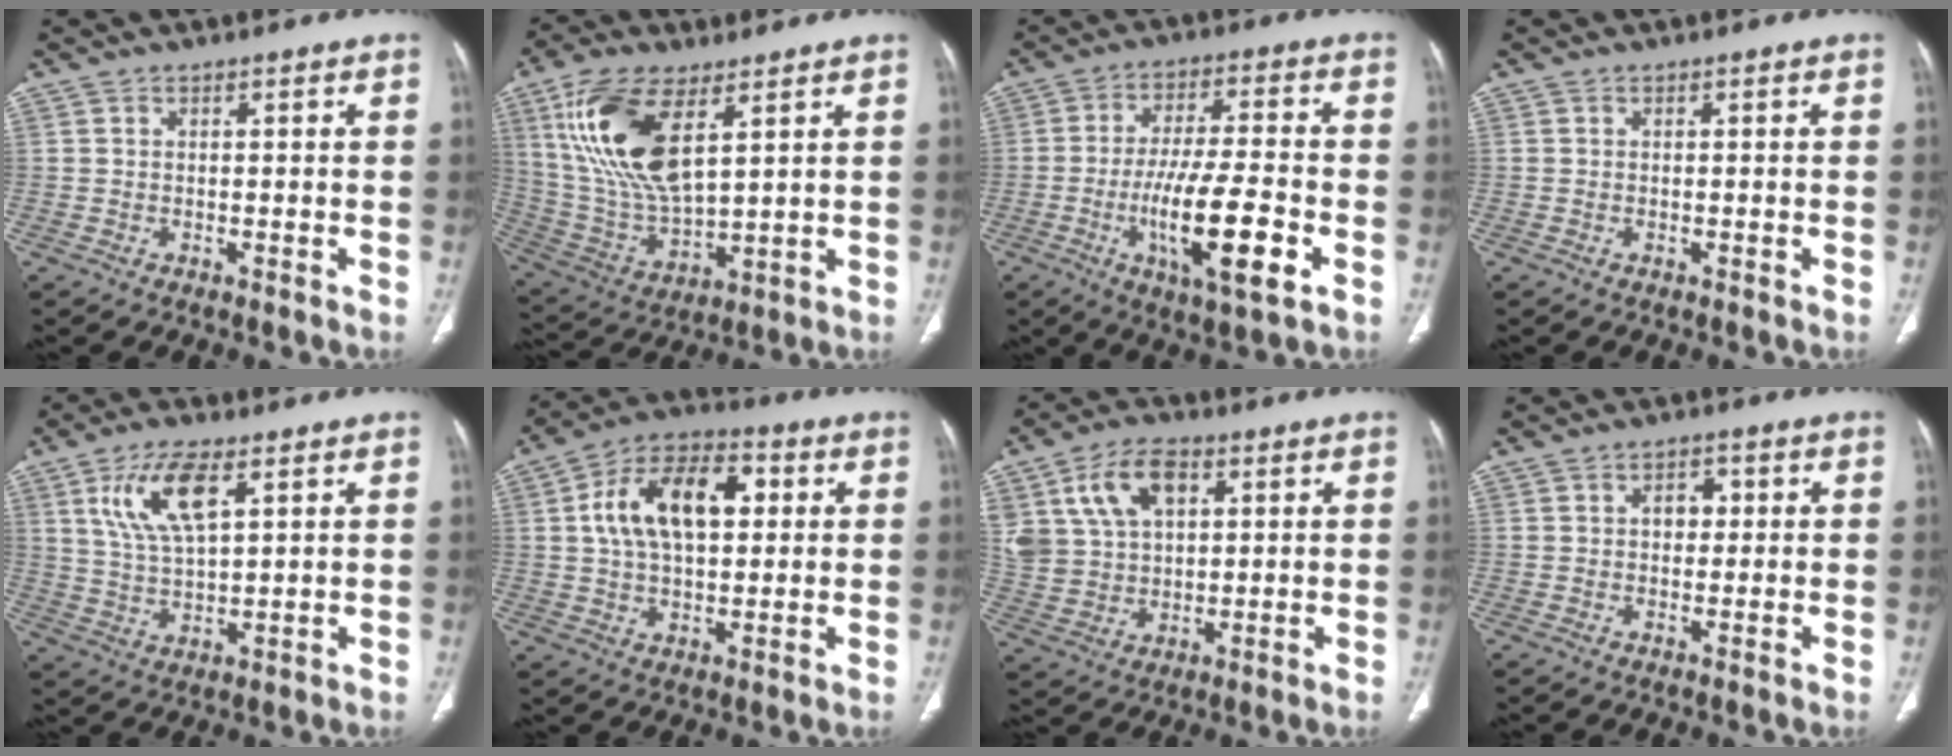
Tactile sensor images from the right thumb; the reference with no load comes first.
{"total": 18.2, "force": [7.4, 8.0, 14.5], "torque": [-0.290, -0.025, 0.151]}
{"total": 15.0, "force": [-4.5, 3.8, 13.8], "torque": [-0.244, 0.008, -0.075]}
{"total": 0.0}
{"total": 10.6, "force": [4.6, 4.3, 8.6], "torque": [-0.168, -0.013, 0.093]}
{"total": 16.0, "force": [3.2, 9.4, 12.6], "torque": [-0.205, 0.019, 0.050]}
{"total": 13.2, "force": [5.2, 8.6, 8.6], "torque": [-0.151, -0.004, 0.107]}
{"total": 3.2, "force": [0.5, 2.4, 2.1], "torque": [-0.016, 0.007, 0.003]}